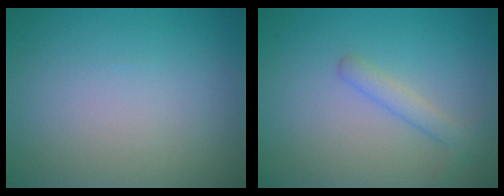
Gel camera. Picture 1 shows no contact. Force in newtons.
{"total": 1.9, "press": 1.9, "slide": 0.0}